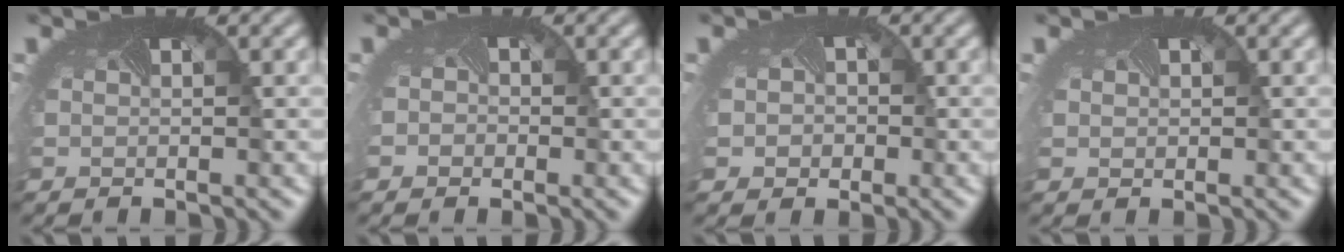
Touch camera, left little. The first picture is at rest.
{"total": 1.0, "force": [-0.3, 1.0, 0.1], "torque": [0.002, -0.004, -0.006]}
{"total": 2.5, "force": [-0.2, 2.3, 1.1], "torque": [-0.013, -0.006, -0.007]}
{"total": 0.8, "force": [0.3, 0.7, 0.1], "torque": [-0.004, -0.004, 0.008]}